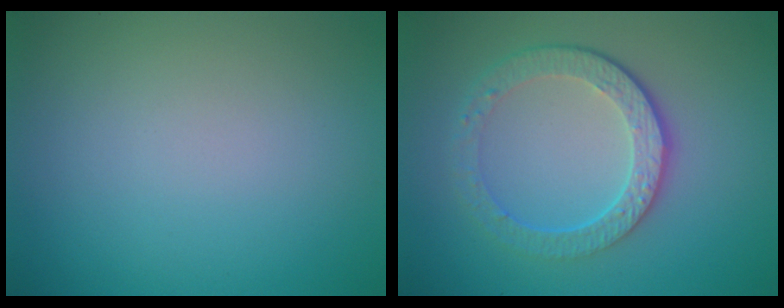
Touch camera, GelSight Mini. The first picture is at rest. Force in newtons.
{"total": 4.8, "press": 3.4, "slide": 3.3}